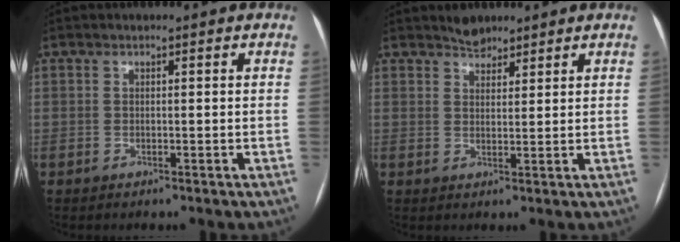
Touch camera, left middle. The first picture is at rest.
{"total": 2.7, "force": [2.5, 1.1, 0.4], "torque": [-0.008, 0.004, 0.040]}